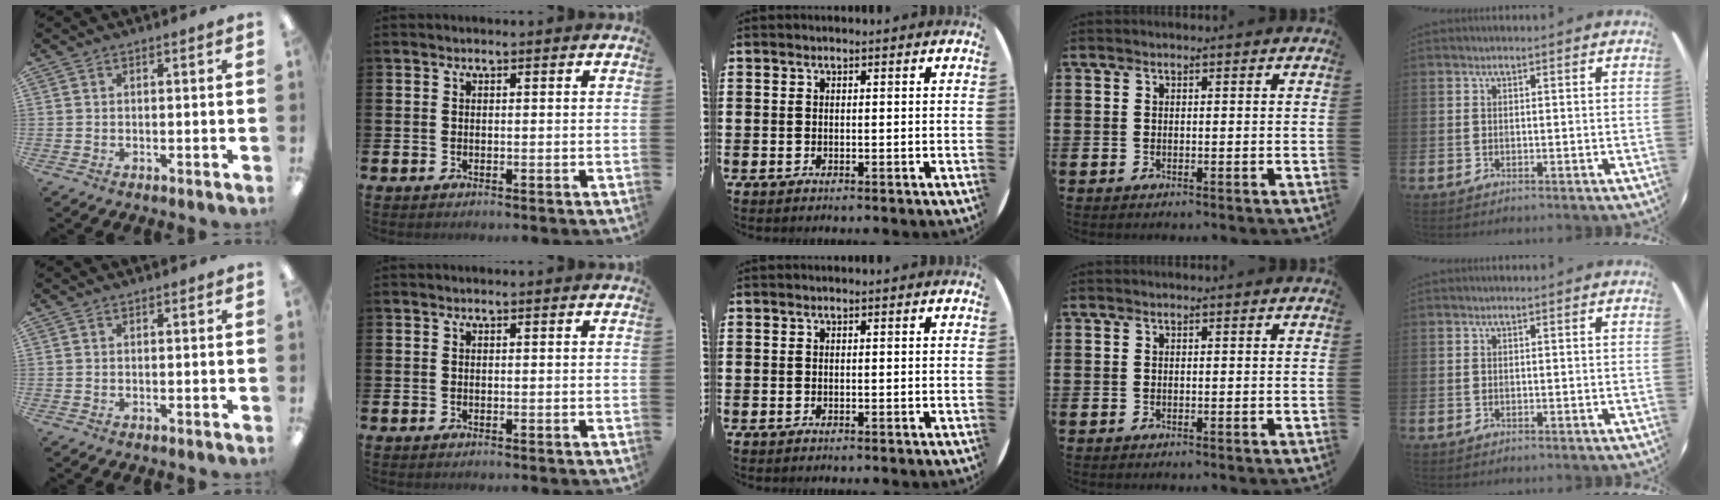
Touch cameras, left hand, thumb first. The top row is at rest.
{}